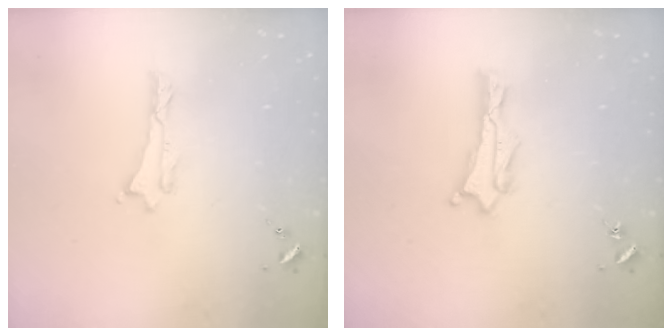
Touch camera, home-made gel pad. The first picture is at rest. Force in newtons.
{"total": 1.0, "press": 1.0, "slide": 0.1}